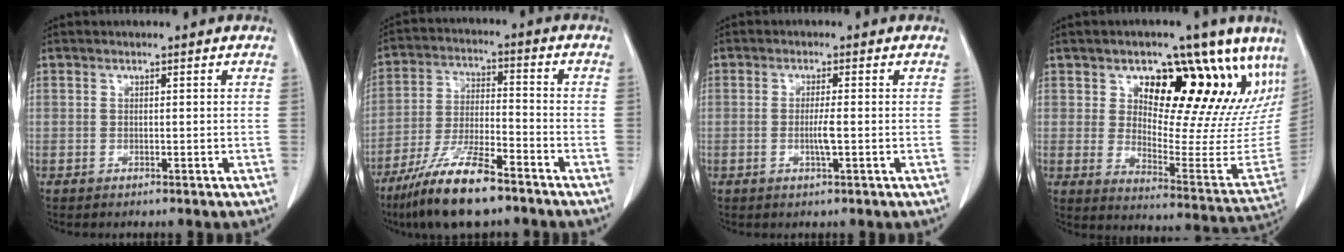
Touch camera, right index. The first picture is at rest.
{"total": 12.6, "force": [-9.0, 2.2, 8.5], "torque": [-0.166, -0.024, -0.165]}
{"total": 2.5, "force": [-0.5, -0.1, 2.5], "torque": [-0.050, -0.004, -0.009]}
{"total": 22.5, "force": [13.3, 9.7, 15.3], "torque": [-0.216, 0.009, 0.183]}